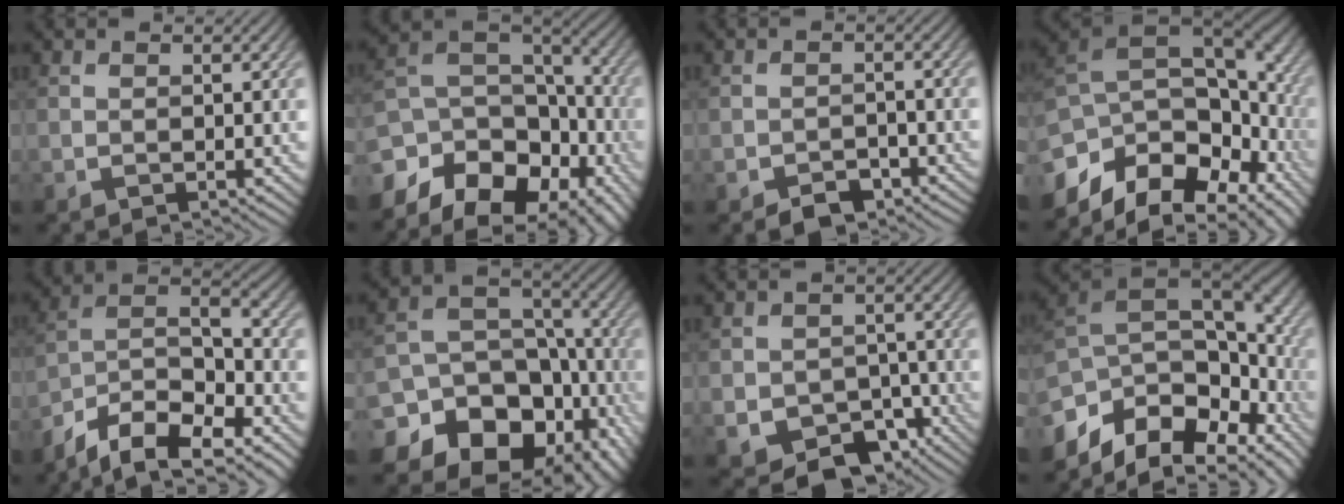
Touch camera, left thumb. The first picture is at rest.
{"total": 15.1, "force": [-7.5, 9.8, 8.7], "torque": [-0.189, -0.035, -0.094]}
{"total": 3.5, "force": [-2.6, 1.9, 1.4], "torque": [-0.018, -0.001, -0.041]}
{"total": 15.8, "force": [-5.5, 9.8, 11.1], "torque": [-0.246, -0.019, -0.075]}
{"total": 12.3, "force": [-8.5, 5.2, 7.3], "torque": [-0.147, -0.012, -0.162]}
{"total": 20.3, "force": [-10.6, 15.2, 8.3], "torque": [-0.166, -0.049, -0.157]}
{"total": 8.2, "force": [-4.4, 5.9, 3.6], "torque": [-0.059, -0.021, -0.062]}
{"total": 14.3, "force": [-5.3, 8.4, 10.3], "torque": [-0.252, -0.017, -0.075]}